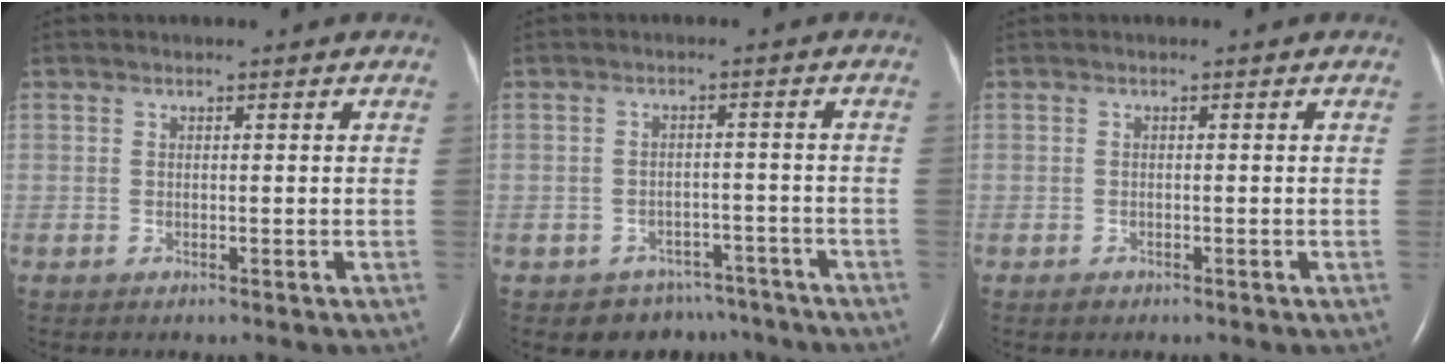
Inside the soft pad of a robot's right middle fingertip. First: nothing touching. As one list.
[{"total": 6.7, "force": [-5.4, 4.0, -0.2], "torque": [0.010, 0.025, -0.062]}, {"total": 0.6, "force": [-0.4, 0.4, 0.0], "torque": [-0.006, 0.000, -0.006]}]